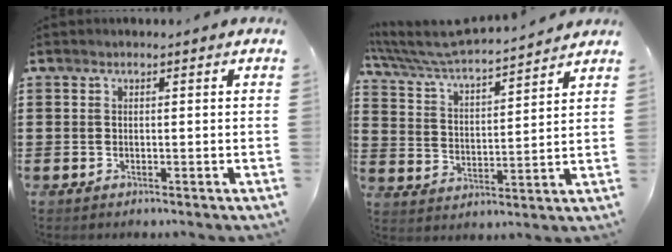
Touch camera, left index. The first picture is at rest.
{"total": 5.5, "force": [5.3, 0.0, 1.7], "torque": [-0.058, -0.041, 0.085]}